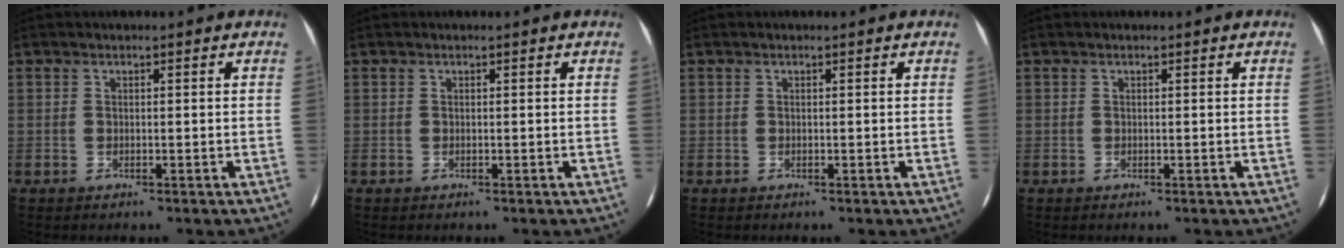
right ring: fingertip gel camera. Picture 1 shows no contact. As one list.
[{"total": 0.0}, {"total": 0.0}, {"total": 0.0}]